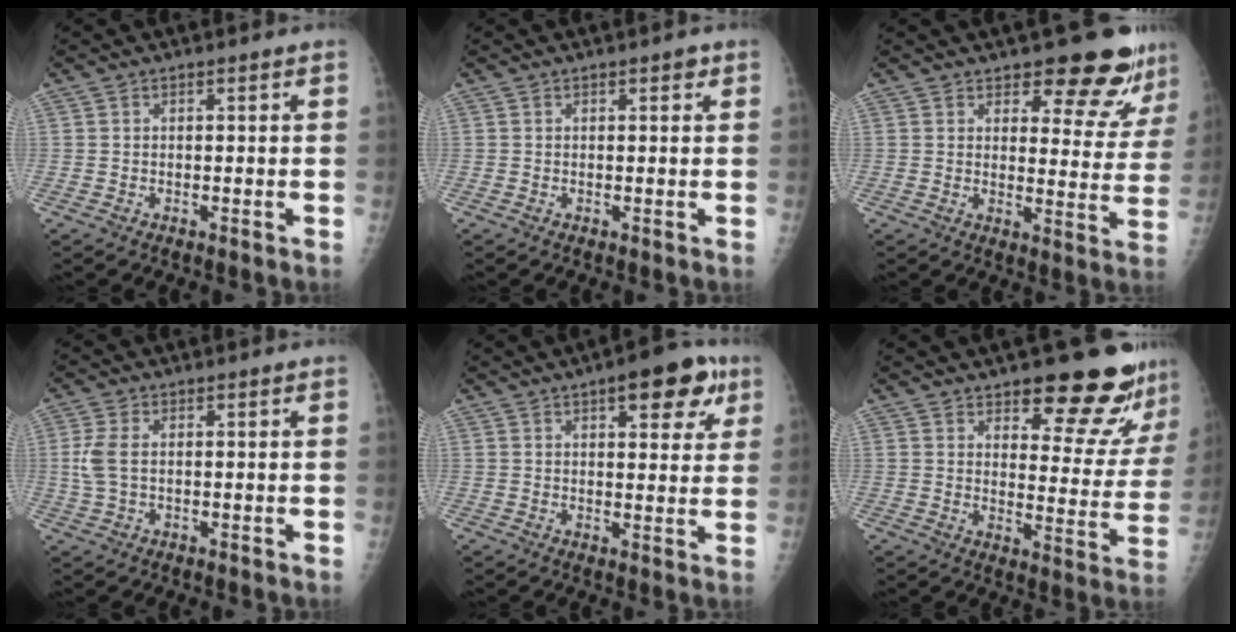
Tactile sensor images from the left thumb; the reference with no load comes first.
{"total": 1.1, "force": [0.6, 0.5, 0.7], "torque": [-0.001, 0.000, 0.004]}
{"total": 12.5, "force": [10.4, 4.1, 5.6], "torque": [-0.027, -0.079, 0.121]}
{"total": 4.0, "force": [0.1, 2.4, 3.2], "torque": [-0.095, 0.005, -0.001]}
{"total": 11.0, "force": [5.6, 4.6, 8.3], "torque": [-0.068, -0.012, 0.065]}
{"total": 16.9, "force": [13.5, 5.3, 8.6], "torque": [-0.062, -0.099, 0.169]}